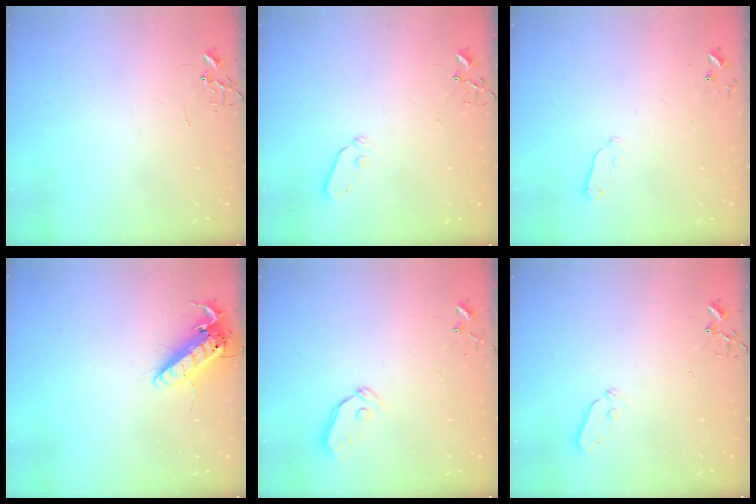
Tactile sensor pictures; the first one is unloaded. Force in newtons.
{"total": 4.3, "press": 4.3, "slide": 0.7}
{"total": 4.6, "press": 4.5, "slide": 0.9}
{"total": 13.8, "press": 13.6, "slide": 2.3}
{"total": 4.8, "press": 4.8, "slide": 0.4}
{"total": 4.4, "press": 4.3, "slide": 0.8}